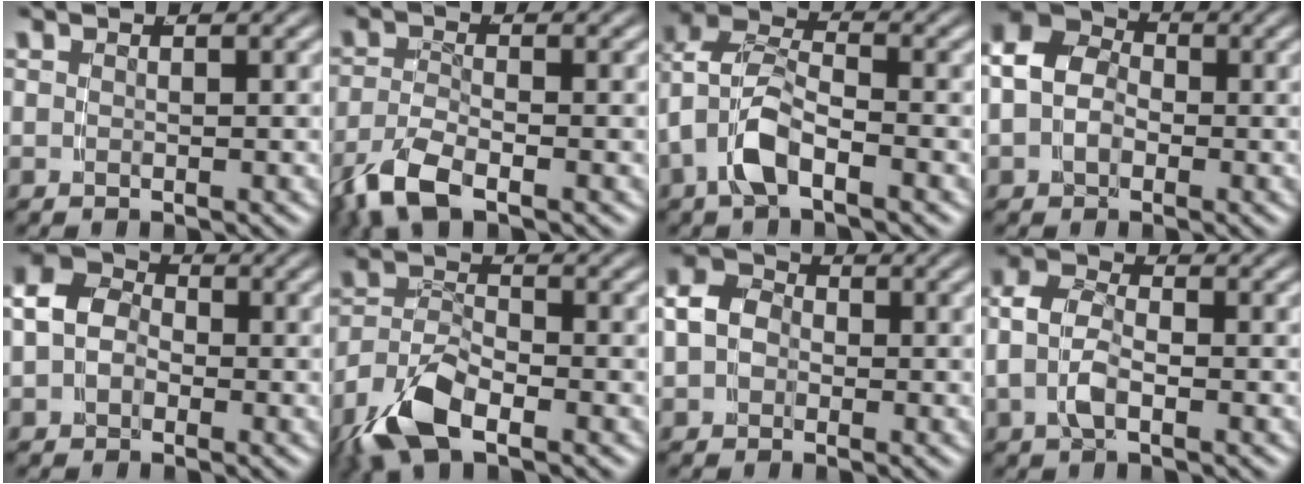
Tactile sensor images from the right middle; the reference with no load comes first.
{"total": 4.3, "force": [-2.4, 1.8, 3.0], "torque": [-0.073, -0.014, -0.036]}
{"total": 4.8, "force": [-0.1, 3.4, 3.4], "torque": [-0.083, -0.008, -0.009]}
{"total": 9.4, "force": [1.0, 7.8, 5.0], "torque": [-0.093, 0.006, -0.001]}
{"total": 7.8, "force": [0.8, 6.6, 4.0], "torque": [-0.073, 0.000, -0.001]}
{"total": 6.5, "force": [-3.4, 3.7, 4.2], "torque": [-0.088, -0.019, -0.056]}
{"total": 5.6, "force": [0.4, 5.0, 2.6], "torque": [-0.051, -0.003, -0.004]}
{"total": 5.3, "force": [-0.1, 4.0, 3.5], "torque": [-0.075, -0.003, -0.012]}